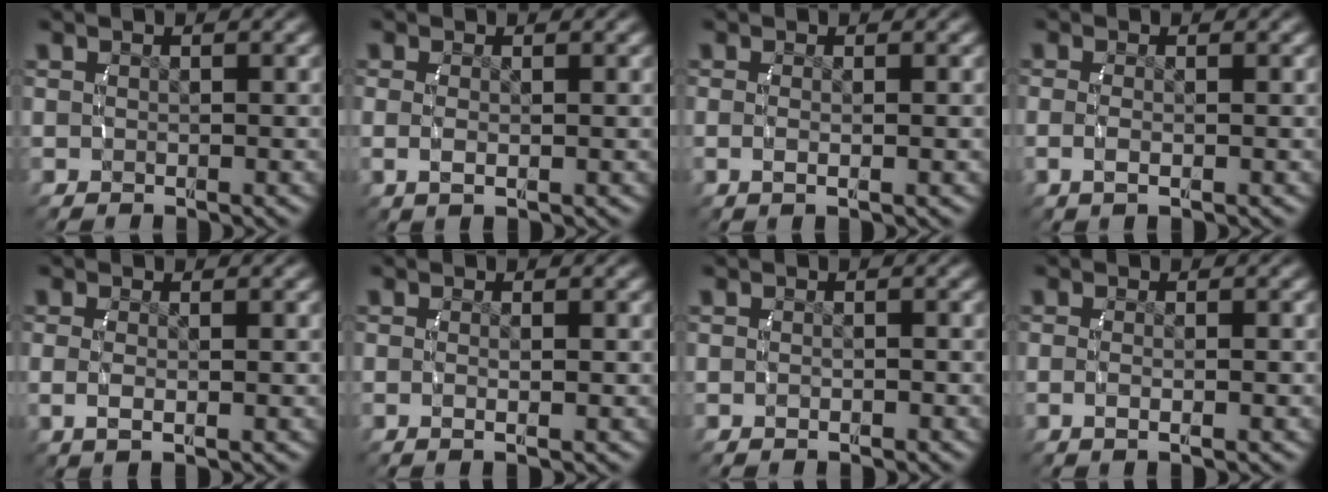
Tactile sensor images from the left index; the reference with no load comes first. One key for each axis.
{"total": 1.5, "fx": -0.1, "fy": 0.4, "fz": 1.4, "tx": -0.044, "ty": -0.013, "tz": 0.006}
{"total": 1.4, "fx": -0.4, "fy": 0.0, "fz": 1.3, "tx": -0.038, "ty": -0.012, "tz": 0.000}
{"total": 1.6, "fx": -0.5, "fy": 0.2, "fz": 1.5, "tx": -0.043, "ty": -0.011, "tz": -0.003}
{"total": 1.8, "fx": -0.2, "fy": 0.5, "fz": 1.7, "tx": -0.050, "ty": -0.012, "tz": 0.004}
{"total": 1.1, "fx": -0.4, "fy": -0.1, "fz": 1.1, "tx": -0.030, "ty": -0.010, "tz": -0.003}
{"total": 0.7, "fx": -0.6, "fy": 0.2, "fz": 0.3, "tx": -0.012, "ty": -0.002, "tz": -0.008}
{"total": 1.4, "fx": -0.7, "fy": 0.0, "fz": 1.2, "tx": -0.033, "ty": -0.009, "tz": -0.007}